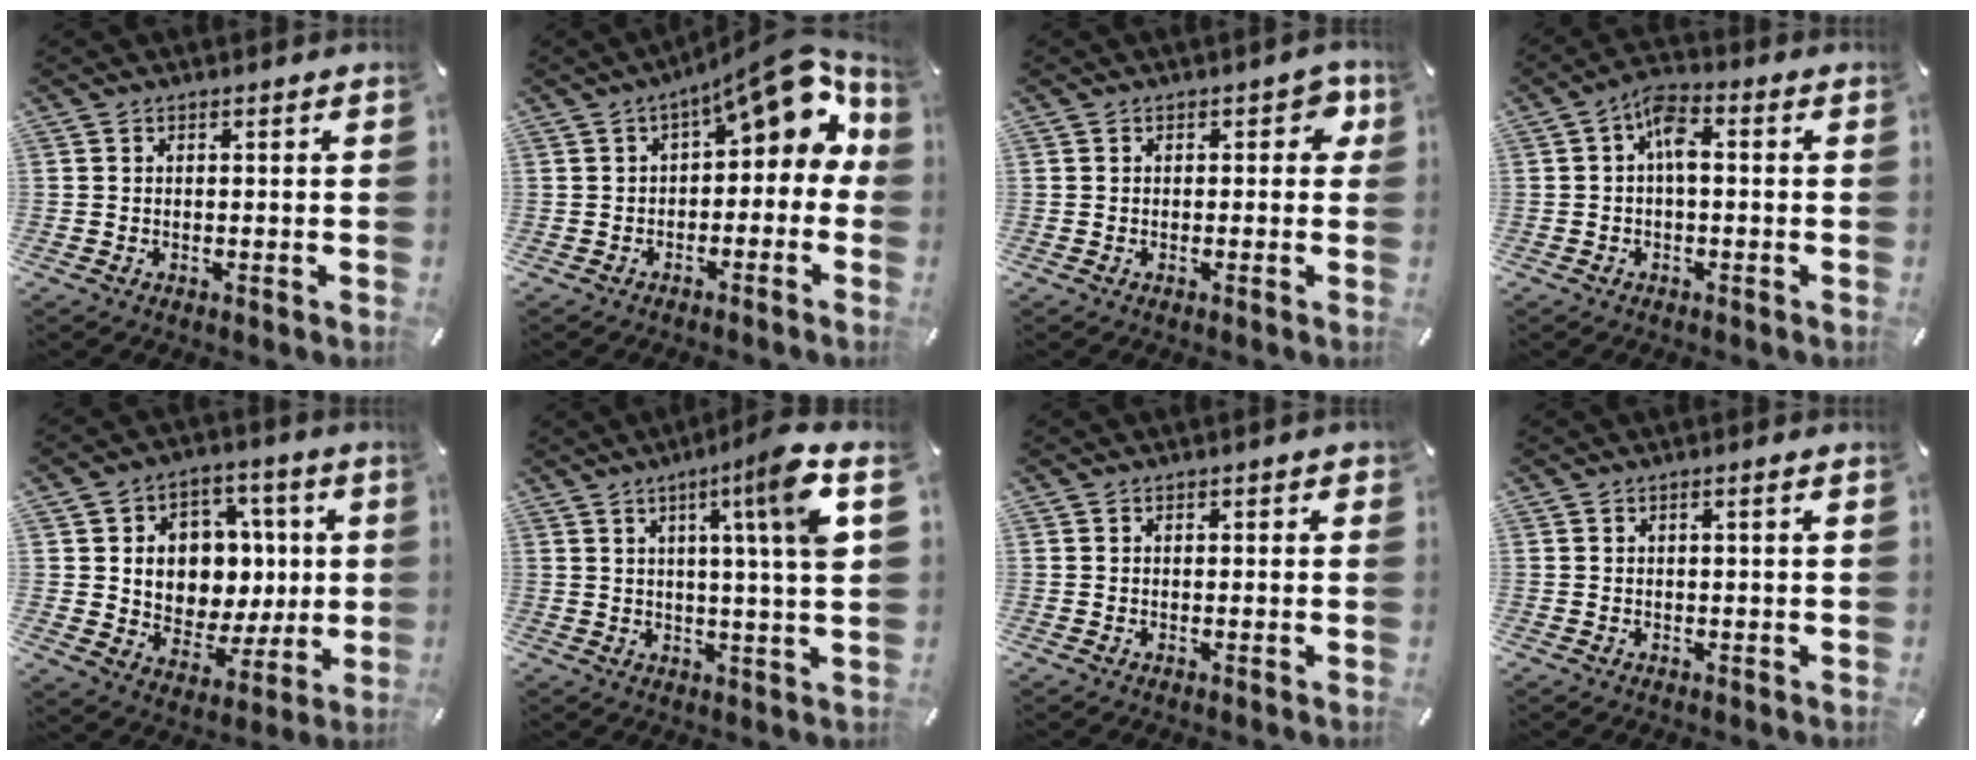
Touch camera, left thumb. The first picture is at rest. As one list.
[{"total": 11.0, "force": [5.4, 4.8, 8.3], "torque": [-0.112, -0.049, 0.090]}, {"total": 4.0, "force": [1.0, 2.6, 2.9], "torque": [-0.027, -0.001, 0.010]}, {"total": 6.3, "force": [-0.1, 3.3, 5.4], "torque": [-0.098, 0.014, -0.003]}, {"total": 11.3, "force": [1.2, 10.5, 4.0], "torque": [-0.051, -0.015, 0.032]}, {"total": 12.8, "force": [5.2, -0.3, 11.7], "torque": [-0.188, -0.017, 0.071]}, {"total": 0.8, "force": [0.1, 0.6, 0.4], "torque": [0.000, 0.002, -0.002]}, {"total": 1.1, "force": [0.2, 0.1, 1.1], "torque": [-0.019, -0.001, 0.003]}]